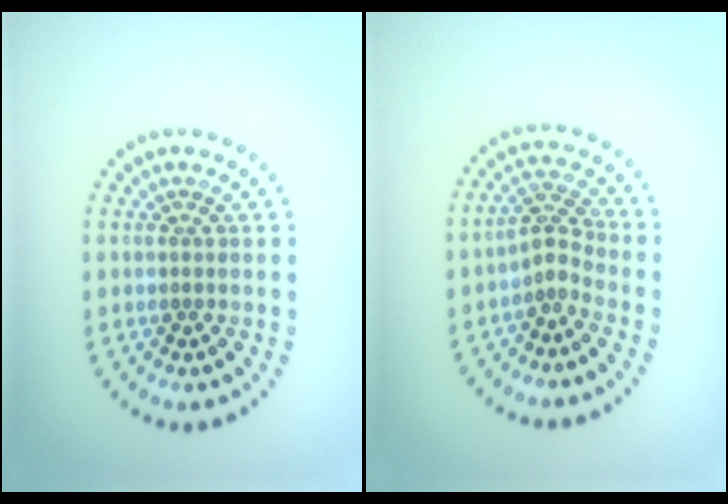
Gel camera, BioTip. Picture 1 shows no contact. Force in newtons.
{"total": 2.1, "press": 1.5, "slide": 1.5}